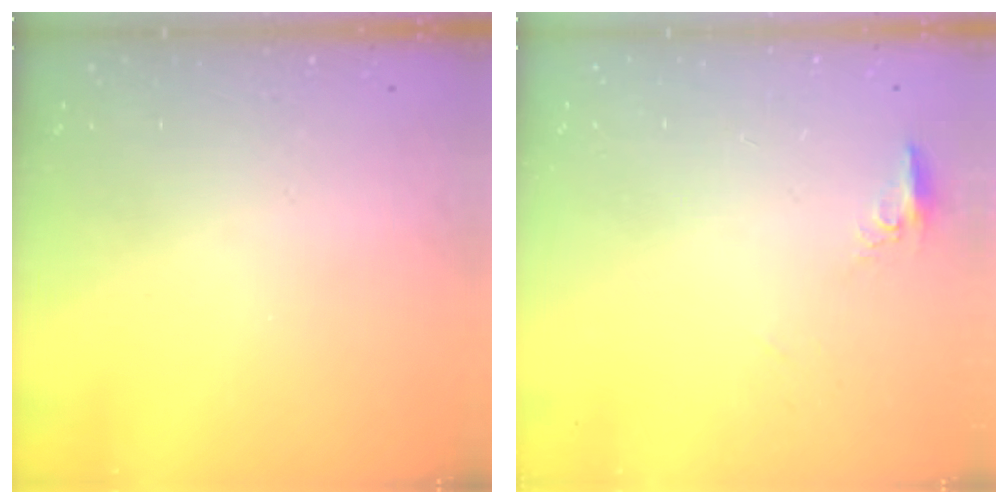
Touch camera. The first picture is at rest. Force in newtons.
{"total": 5.5, "press": 5.3, "slide": 1.6}